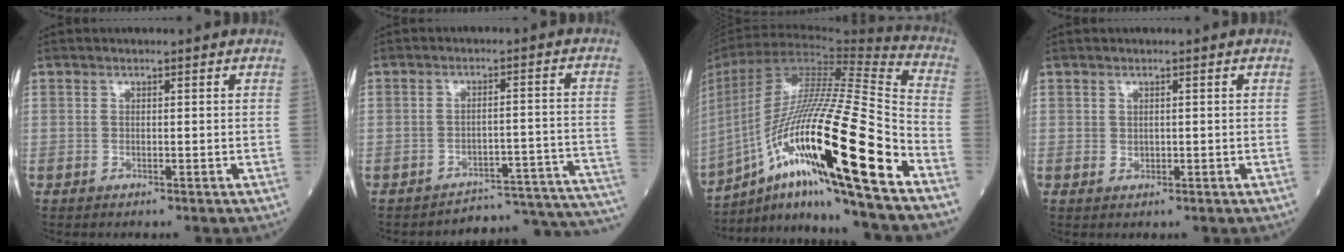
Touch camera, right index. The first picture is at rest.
{"total": 15.9, "force": [-15.8, 0.5, 0.8], "torque": [0.024, 0.041, -0.190]}
{"total": 28.2, "force": [-12.2, 1.4, 25.4], "torque": [-0.466, -0.031, -0.214]}
{"total": 0.7, "force": [0.1, 0.6, 0.4], "torque": [-0.006, 0.000, 0.002]}